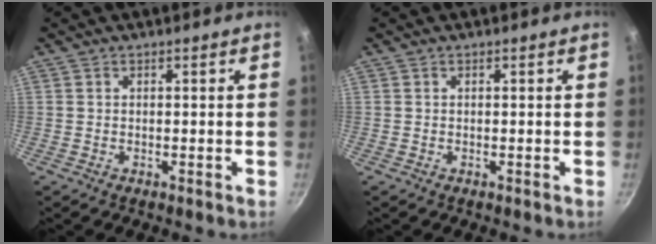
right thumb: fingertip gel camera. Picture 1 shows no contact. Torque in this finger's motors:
{"motor_torque": [-0.15, 0.15, -0.18, 0.13, 0.00]}